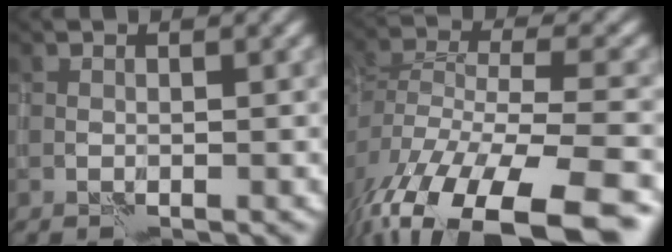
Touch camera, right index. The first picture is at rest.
{"total": 13.2, "force": [-9.1, 5.3, 8.0], "torque": [-0.164, -0.013, -0.124]}